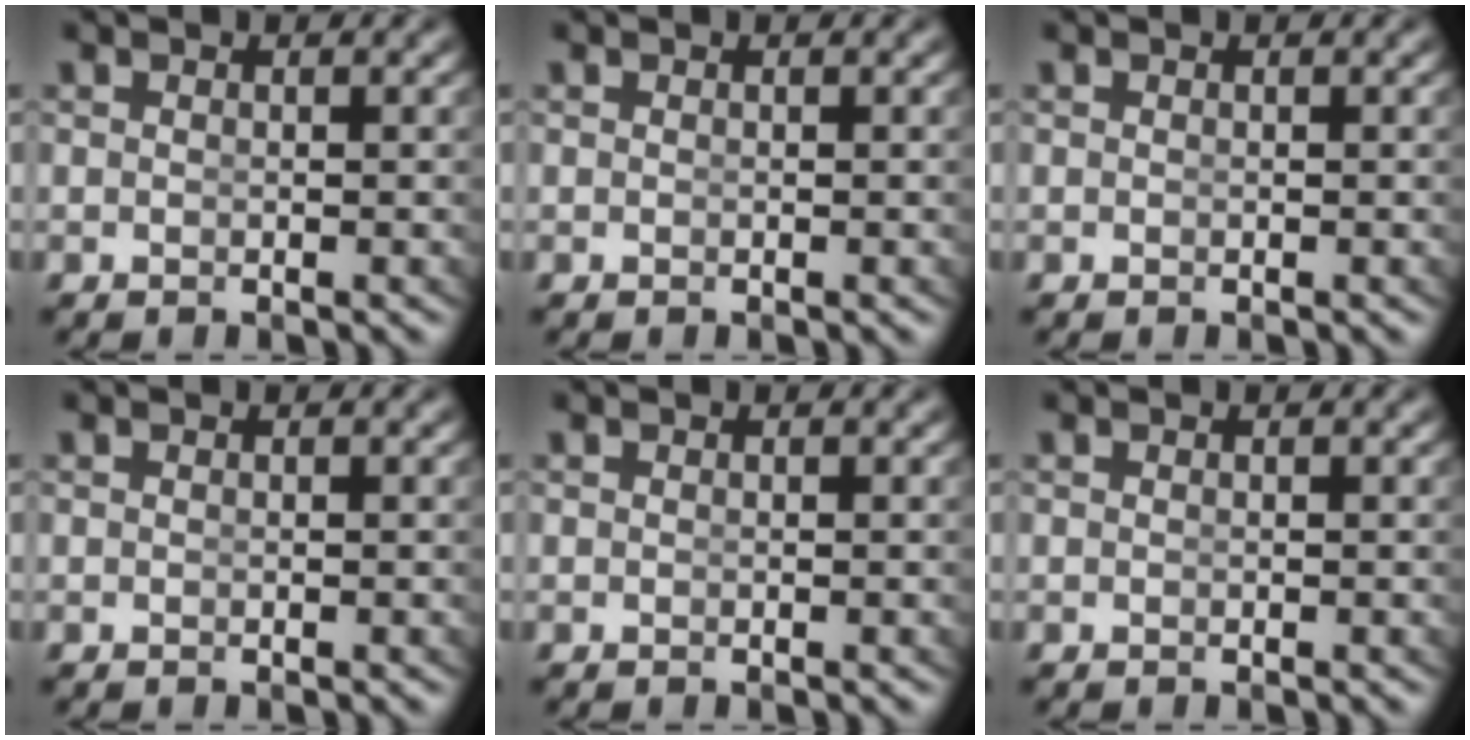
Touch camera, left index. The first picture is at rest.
{"total": 0.0}
{"total": 0.0}
{"total": 0.0}
{"total": 0.0}
{"total": 0.0}